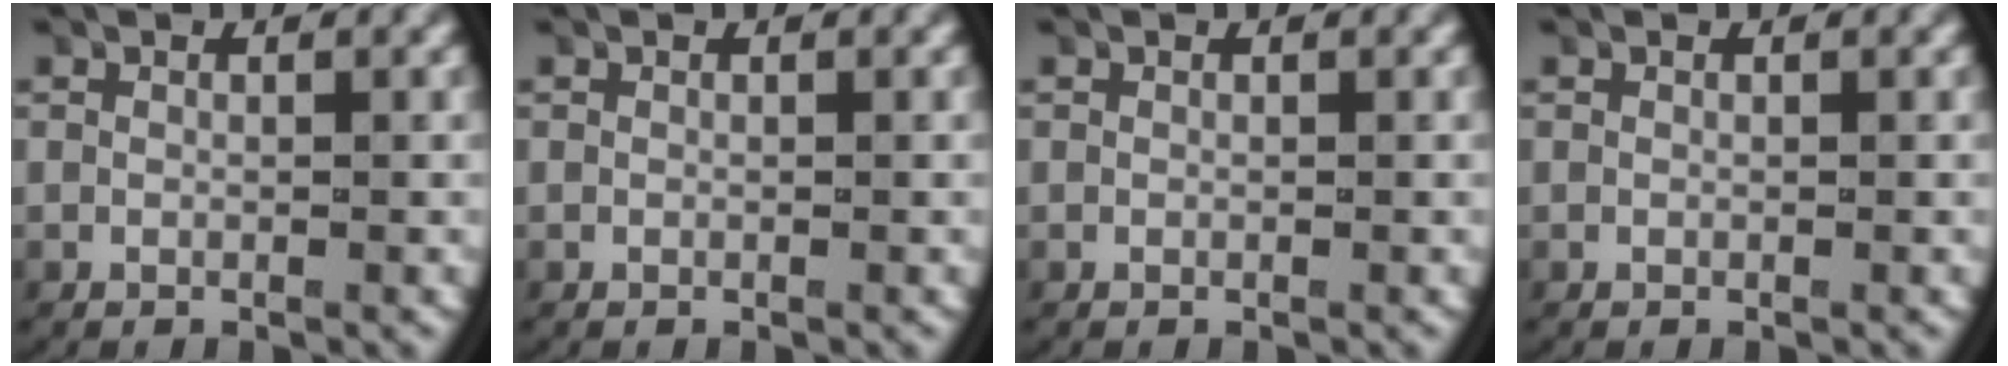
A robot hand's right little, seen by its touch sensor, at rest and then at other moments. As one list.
[{"total": 0.0}, {"total": 0.0}, {"total": 0.0}]